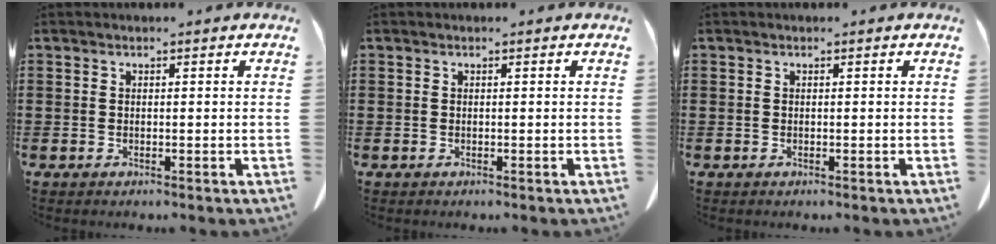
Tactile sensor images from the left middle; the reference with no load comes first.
{"total": 0.0}
{"total": 0.0}